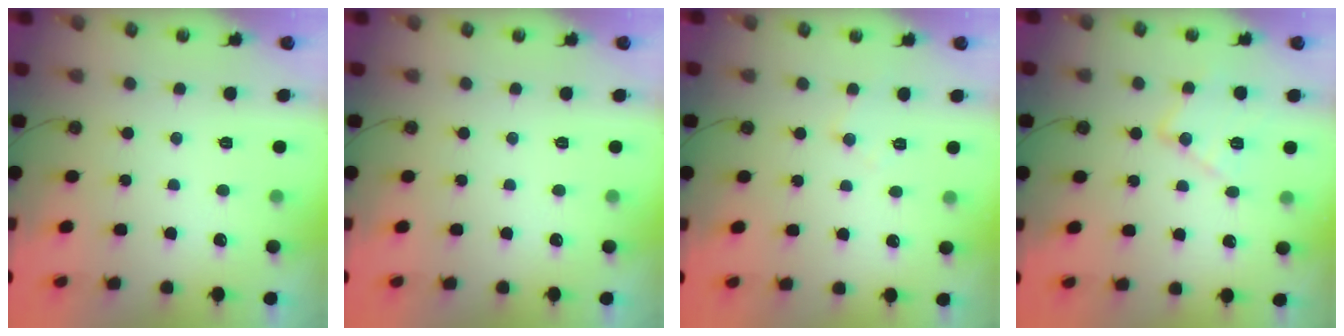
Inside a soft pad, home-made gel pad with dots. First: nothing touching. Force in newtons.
{"total": 0.0}
{"total": 5.7, "press": 5.7, "slide": 0.6}
{"total": 13.3, "press": 13.3, "slide": 0.6}